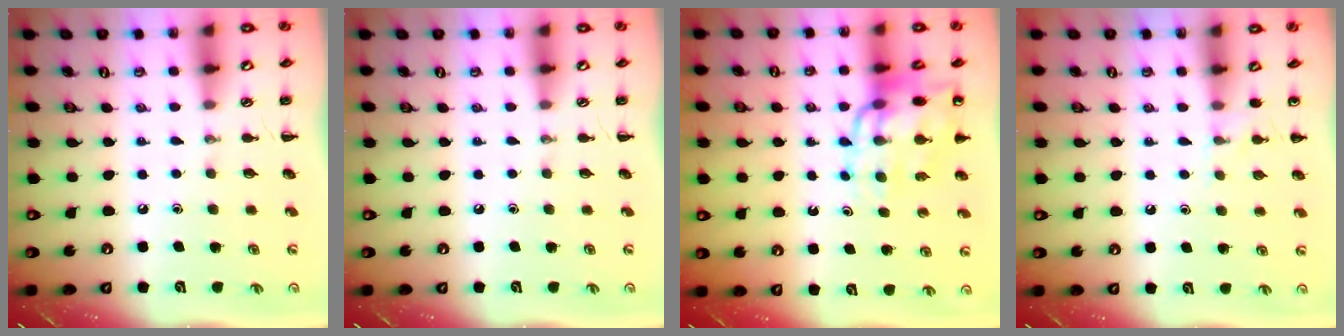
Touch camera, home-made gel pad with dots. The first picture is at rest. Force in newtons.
{"total": 0.0}
{"total": 13.6, "press": 13.2, "slide": 3.2}
{"total": 5.0, "press": 4.7, "slide": 1.9}